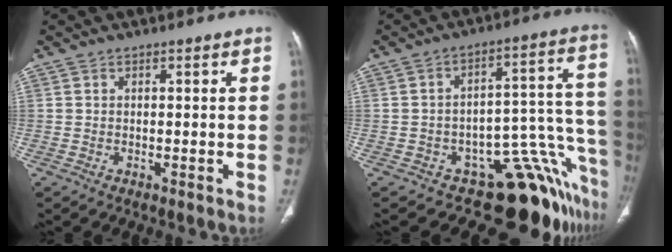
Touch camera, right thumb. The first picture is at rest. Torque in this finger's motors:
{"motor_torque": [1.22, -1.08, 0.40, -0.33, 0.08]}